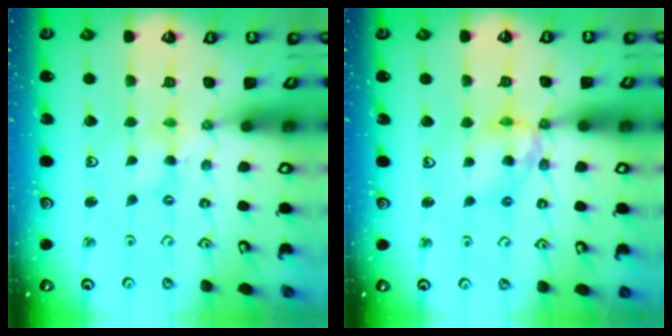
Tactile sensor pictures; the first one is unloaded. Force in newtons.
{"total": 10.2, "press": 10.1, "slide": 1.6}